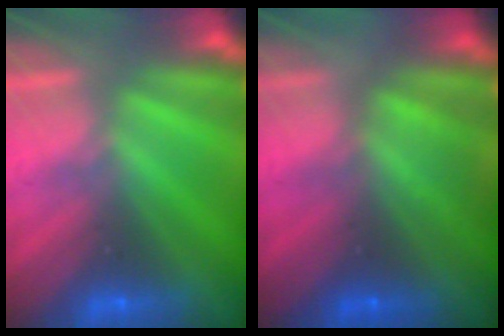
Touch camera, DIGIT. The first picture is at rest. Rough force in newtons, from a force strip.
{"total": 1.4}